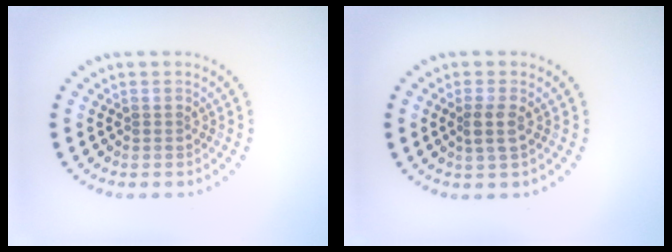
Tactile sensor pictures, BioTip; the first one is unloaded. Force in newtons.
{"total": 1.8, "press": 1.6, "slide": 0.9}